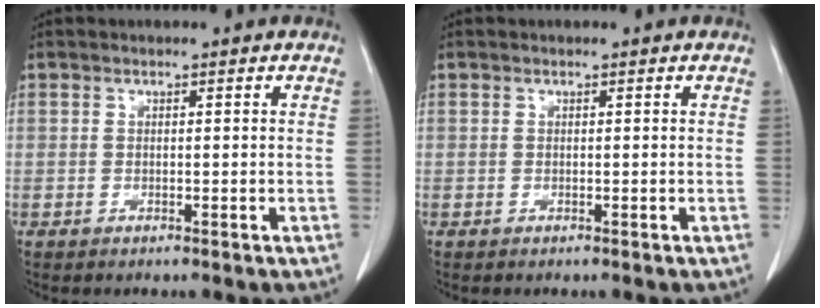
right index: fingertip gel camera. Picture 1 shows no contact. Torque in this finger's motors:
{"motor_torque": [0.00, 0.00, 0.00, 0.00]}